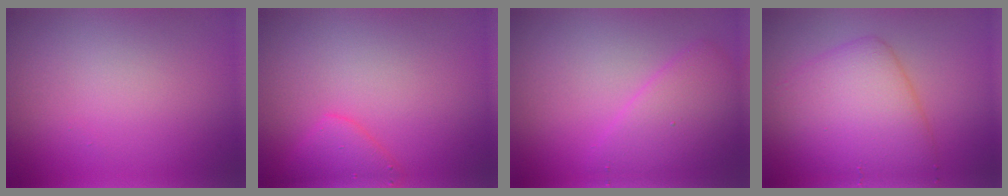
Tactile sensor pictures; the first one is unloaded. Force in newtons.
{"total": 2.6, "press": 2.6, "slide": 0.2}
{"total": 3.9, "press": 3.9, "slide": 0.2}
{"total": 6.4, "press": 6.3, "slide": 0.2}